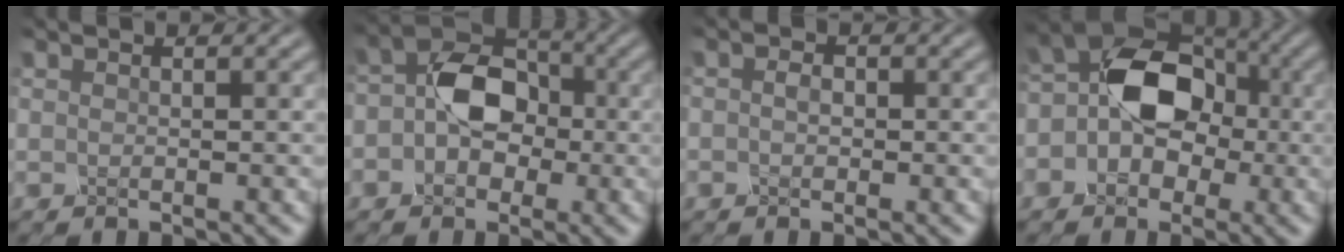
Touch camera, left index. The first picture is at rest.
{"total": 5.6, "force": [-0.6, 4.0, 3.9], "torque": [-0.060, 0.011, -0.018]}
{"total": 1.2, "force": [-0.2, 0.7, 0.9], "torque": [-0.017, 0.002, -0.006]}
{"total": 7.7, "force": [-0.7, 5.6, 5.3], "torque": [-0.057, 0.010, -0.029]}